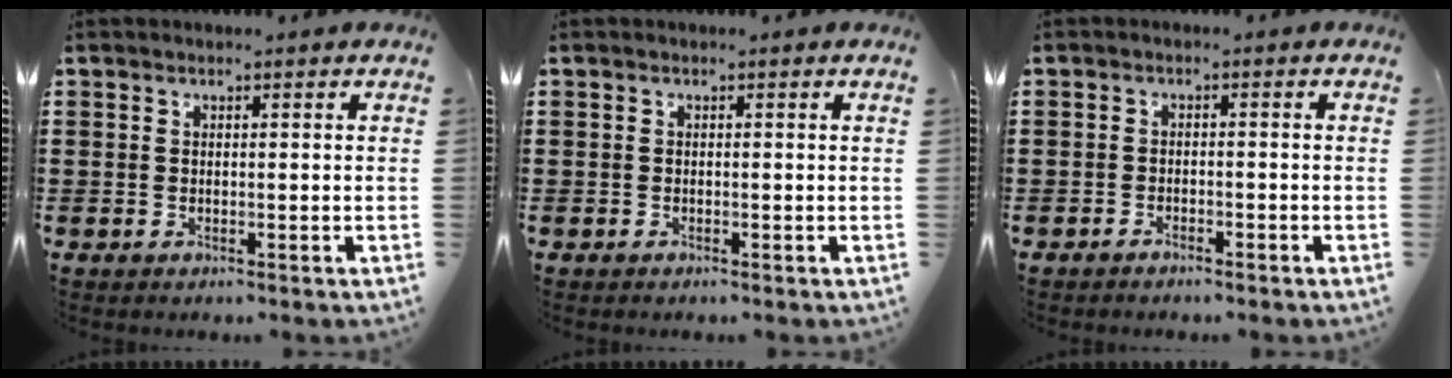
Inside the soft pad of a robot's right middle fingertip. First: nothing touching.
{"total": 0.0}
{"total": 1.3, "force": [-1.3, 0.2, 0.2], "torque": [-0.008, 0.001, -0.026]}